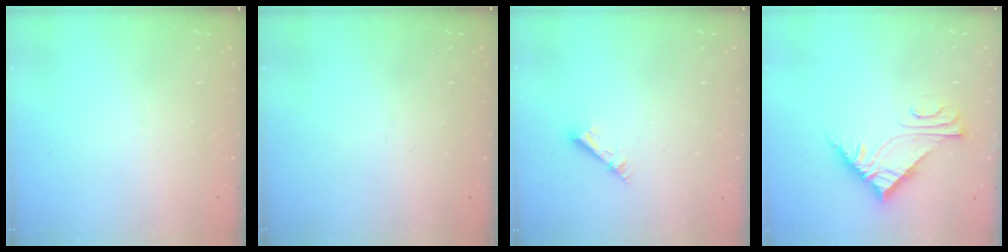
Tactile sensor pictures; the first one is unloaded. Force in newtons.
{"total": 0.0}
{"total": 2.6, "press": 2.5, "slide": 0.2}
{"total": 7.3, "press": 7.3, "slide": 0.5}